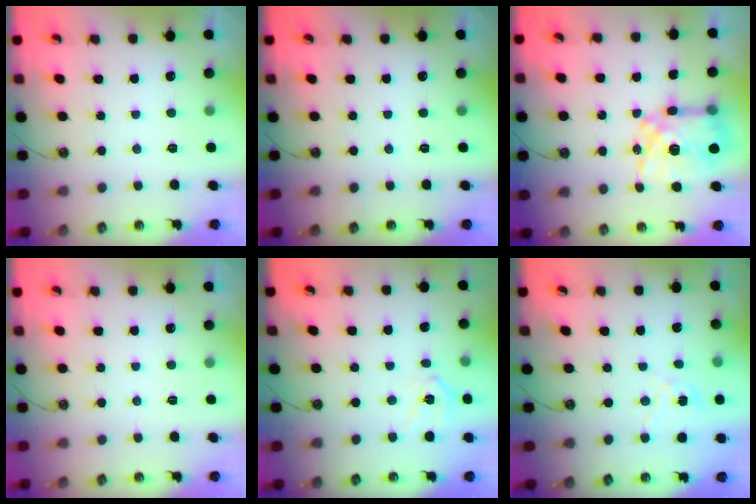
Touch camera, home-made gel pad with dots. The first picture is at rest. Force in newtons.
{"total": 0.0}
{"total": 12.2, "press": 12.2, "slide": 1.2}
{"total": 0.0}
{"total": 10.2, "press": 10.1, "slide": 1.4}
{"total": 2.5, "press": 2.5, "slide": 0.2}